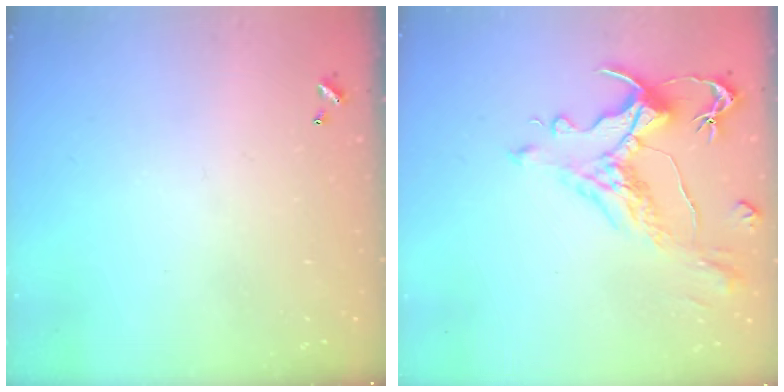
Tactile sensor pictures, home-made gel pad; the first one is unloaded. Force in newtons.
{"total": 1.1, "press": 0.0, "slide": 1.1}